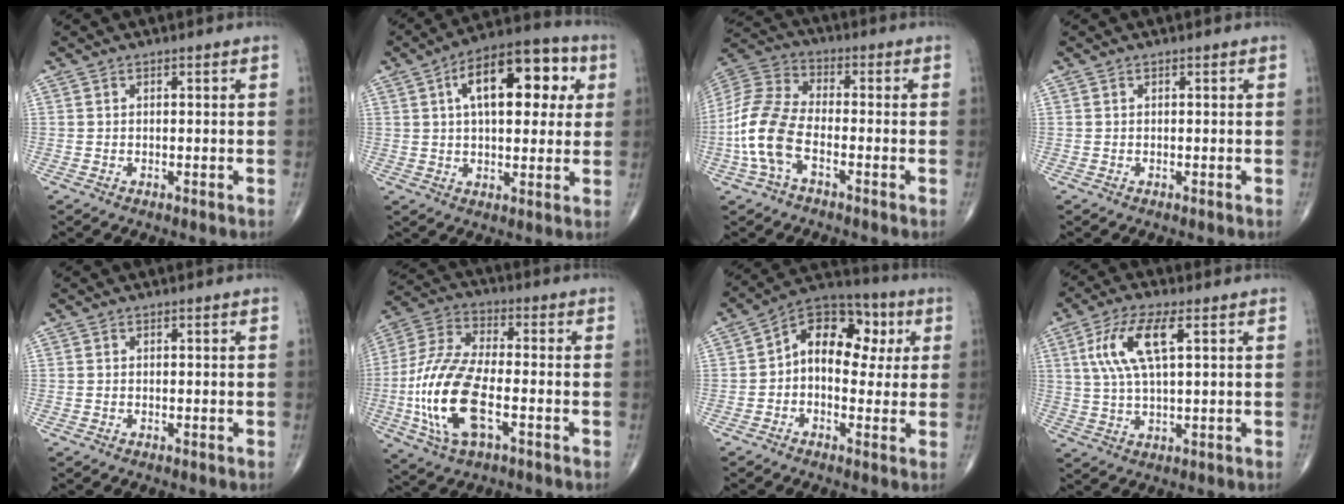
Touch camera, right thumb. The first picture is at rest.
{"total": 17.4, "force": [4.9, 8.6, 14.3], "torque": [-0.179, 0.018, 0.065]}
{"total": 12.4, "force": [-3.8, 6.4, 9.9], "torque": [-0.220, 0.029, -0.083]}
{"total": 0.0}
{"total": 0.0}
{"total": 17.3, "force": [-4.4, 7.4, 15.0], "torque": [-0.329, 0.017, -0.082]}
{"total": 13.3, "force": [1.7, 8.9, 9.7], "torque": [-0.104, 0.031, 0.013]}
{"total": 10.1, "force": [3.2, 3.2, 9.0], "torque": [-0.200, 0.005, 0.065]}